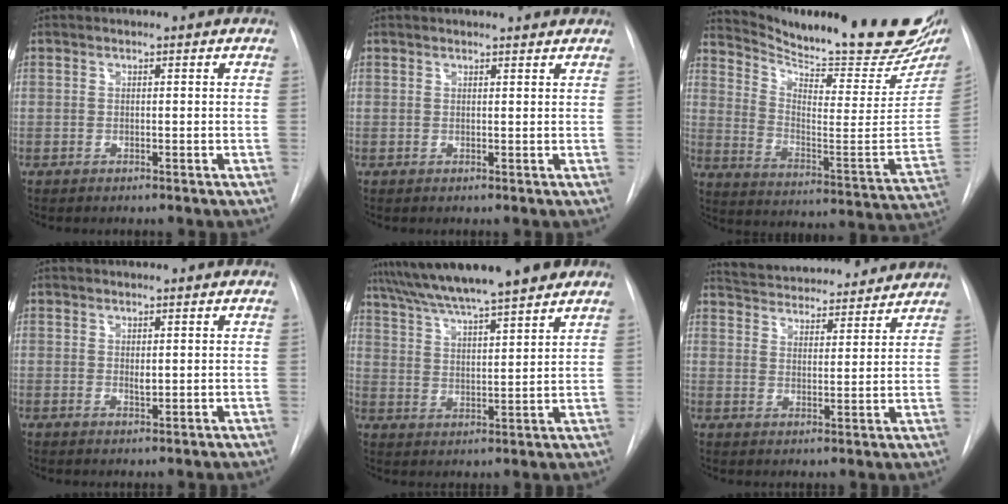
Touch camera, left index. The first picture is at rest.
{"total": 4.1, "force": [4.0, 0.4, 0.8], "torque": [-0.013, 0.009, 0.038]}
{"total": 26.2, "force": [23.0, 2.9, 12.3], "torque": [-0.196, -0.105, 0.310]}
{"total": 1.0, "force": [0.3, 0.4, 0.9], "torque": [-0.014, -0.006, 0.006]}
{"total": 16.4, "force": [13.8, 0.6, 8.9], "torque": [-0.149, 0.024, 0.216]}
{"total": 19.3, "force": [18.0, 4.2, 5.3], "torque": [-0.093, 0.016, 0.249]}